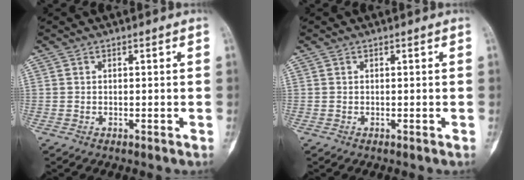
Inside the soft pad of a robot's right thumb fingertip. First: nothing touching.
{"total": 0.0}